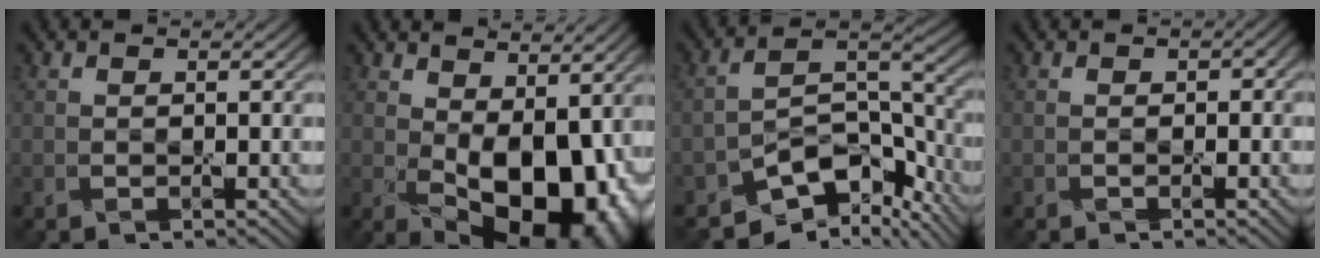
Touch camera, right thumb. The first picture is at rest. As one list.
[{"total": 14.7, "force": [-1.2, 8.5, 11.9], "torque": [-0.165, -0.036, 0.012]}, {"total": 11.0, "force": [-7.8, 5.0, 5.9], "torque": [-0.090, -0.009, -0.140]}, {"total": 1.3, "force": [-0.3, 0.8, 1.0], "torque": [-0.015, -0.006, -0.004]}]